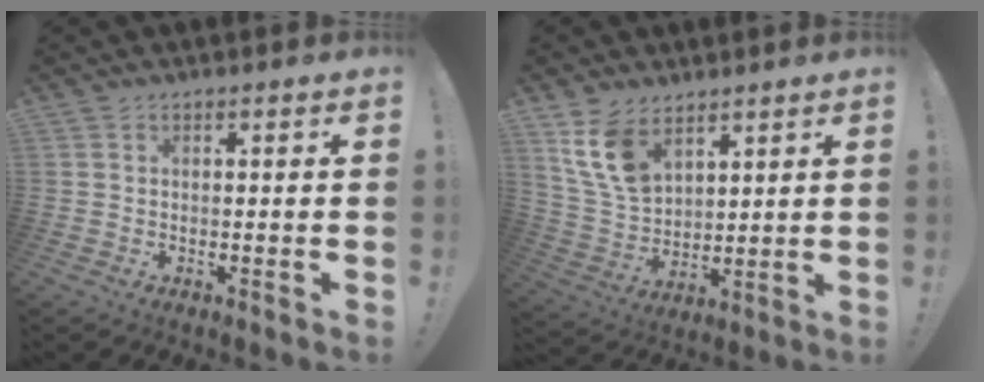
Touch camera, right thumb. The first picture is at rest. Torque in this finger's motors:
{"motor_torque": [0.36, 0.48, 0.52, 0.72, 0.03]}